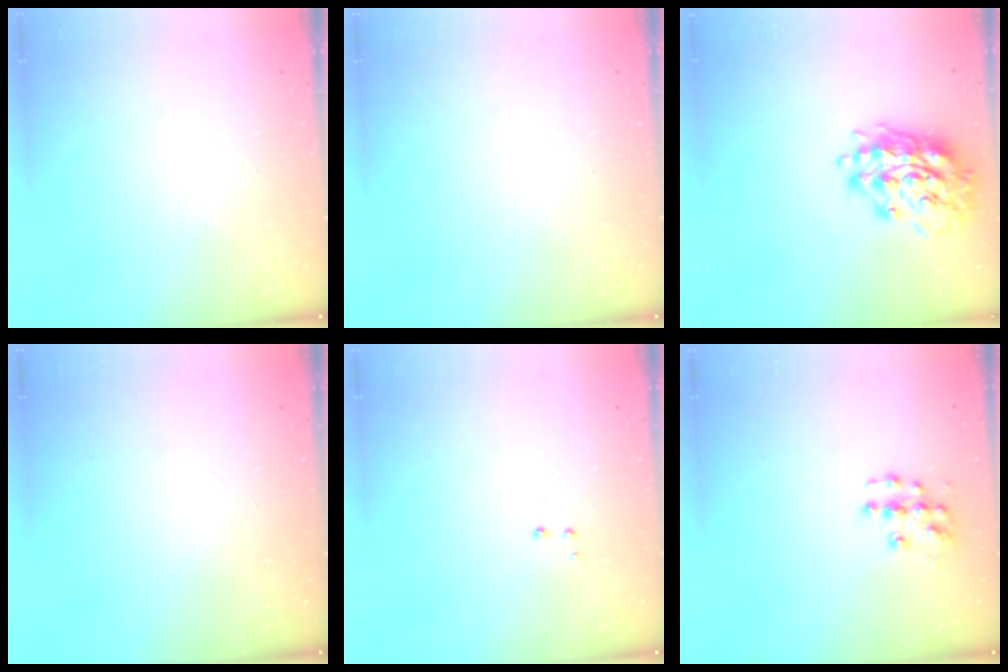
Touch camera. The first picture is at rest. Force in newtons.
{"total": 0.0}
{"total": 16.5, "press": 16.4, "slide": 1.9}
{"total": 0.0}
{"total": 2.8, "press": 2.7, "slide": 0.5}
{"total": 7.8, "press": 7.8, "slide": 0.4}